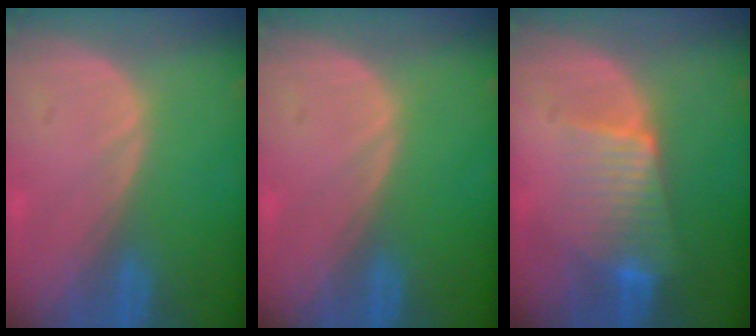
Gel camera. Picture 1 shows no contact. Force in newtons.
{"total": 0.0}
{"total": 6.6, "press": 6.2, "slide": 2.4}